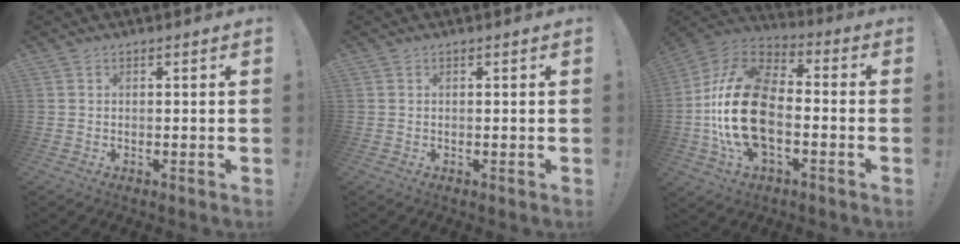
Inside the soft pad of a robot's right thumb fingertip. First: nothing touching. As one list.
[{"total": 0.0}, {"total": 24.5, "force": [-3.6, 14.3, 19.6], "torque": [-0.393, 0.035, -0.050]}]